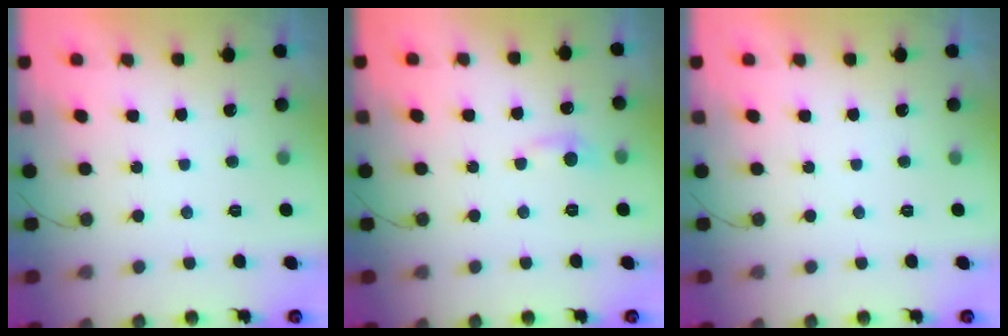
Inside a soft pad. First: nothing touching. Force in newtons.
{"total": 4.3, "press": 4.3, "slide": 0.6}
{"total": 0.0}